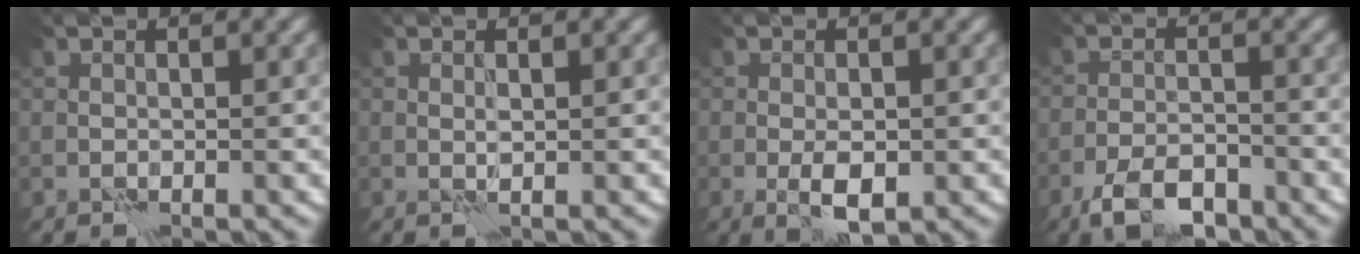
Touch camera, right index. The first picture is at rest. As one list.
[{"total": 0.6, "force": [0.5, -0.1, 0.4], "torque": [-0.011, -0.002, 0.009]}, {"total": 2.8, "force": [-0.6, 1.1, 2.5], "torque": [-0.044, -0.004, -0.007]}, {"total": 4.9, "force": [-3.6, 1.8, 2.8], "torque": [-0.044, -0.003, -0.069]}]